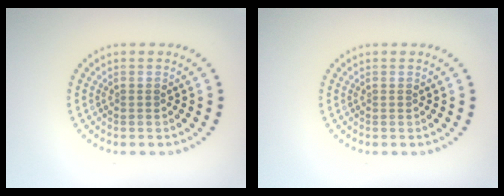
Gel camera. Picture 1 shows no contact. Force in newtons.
{"total": 0.0}